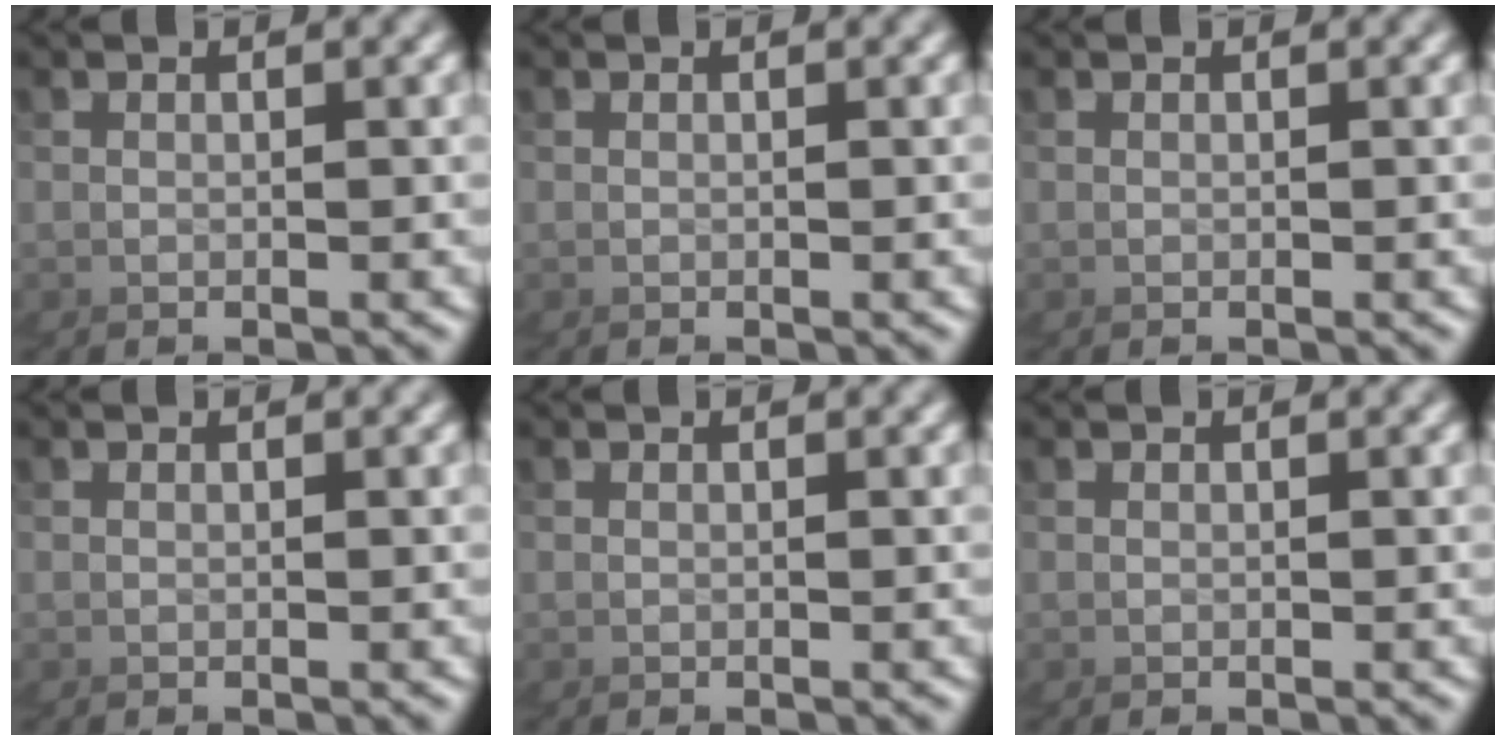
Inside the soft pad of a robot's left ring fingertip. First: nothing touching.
{"total": 0.0}
{"total": 0.0}
{"total": 0.0}
{"total": 0.0}
{"total": 0.0}